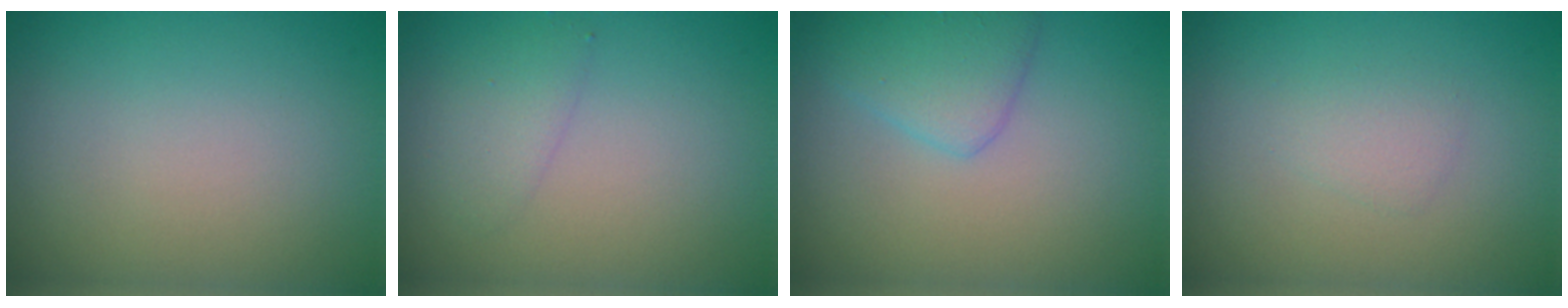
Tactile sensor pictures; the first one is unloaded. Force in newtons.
{"total": 1.5, "press": 1.5, "slide": 0.1}
{"total": 2.9, "press": 2.9, "slide": 0.1}
{"total": 1.2, "press": 1.2, "slide": 0.0}